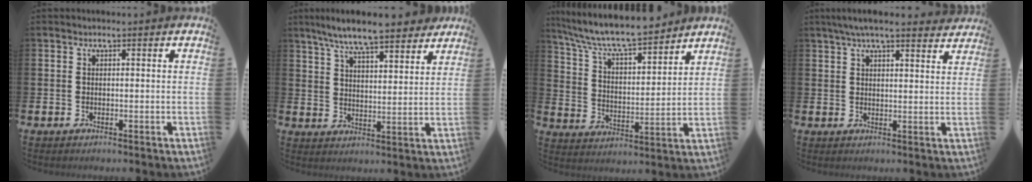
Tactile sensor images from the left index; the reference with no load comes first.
{"total": 8.4, "force": [7.9, 0.9, 3.0], "torque": [-0.080, -0.040, 0.141]}
{"total": 8.7, "force": [8.2, 1.3, 2.8], "torque": [-0.094, -0.056, 0.143]}
{"total": 5.4, "force": [4.9, 0.7, 2.2], "torque": [-0.051, -0.011, 0.088]}